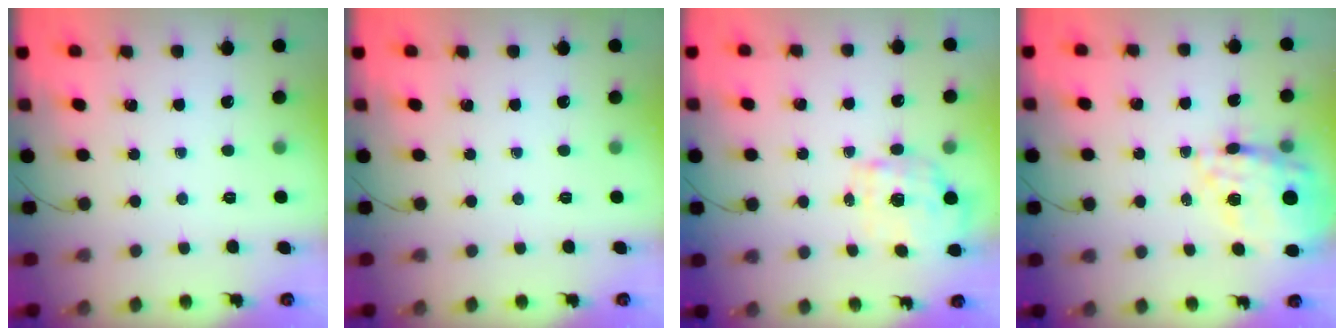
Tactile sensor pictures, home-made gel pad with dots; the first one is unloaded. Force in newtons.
{"total": 0.0}
{"total": 2.6, "press": 2.3, "slide": 1.3}
{"total": 15.5, "press": 14.8, "slide": 4.5}